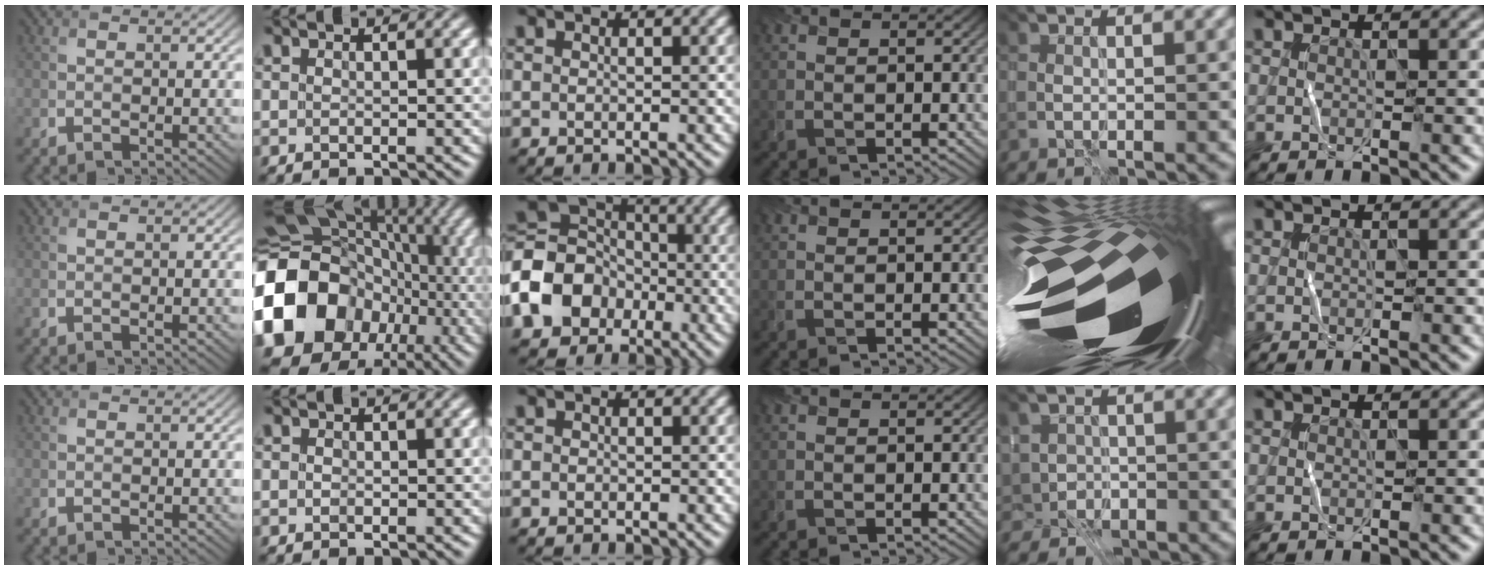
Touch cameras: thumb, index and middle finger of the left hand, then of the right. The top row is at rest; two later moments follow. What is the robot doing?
{"motion": "fold", "object": "coffee filter"}